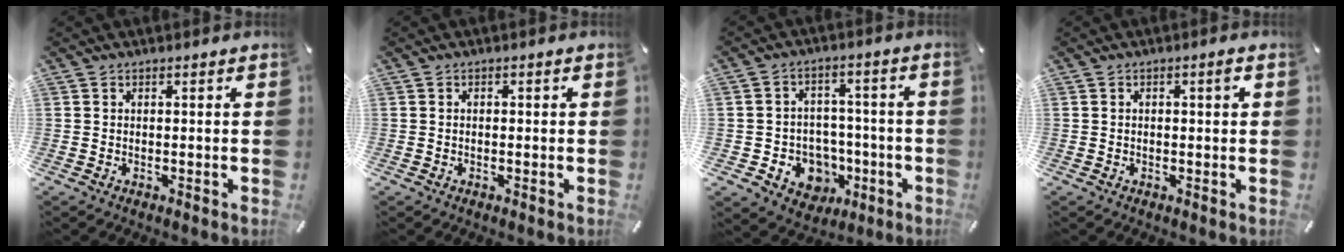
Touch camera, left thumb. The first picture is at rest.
{"total": 0.6, "force": [-0.3, 0.3, 0.4], "torque": [-0.008, 0.000, -0.005]}
{"total": 9.0, "force": [-2.0, 8.5, 2.2], "torque": [-0.035, 0.018, -0.020]}
{"total": 1.8, "force": [0.2, 0.5, 1.7], "torque": [-0.031, 0.006, 0.002]}